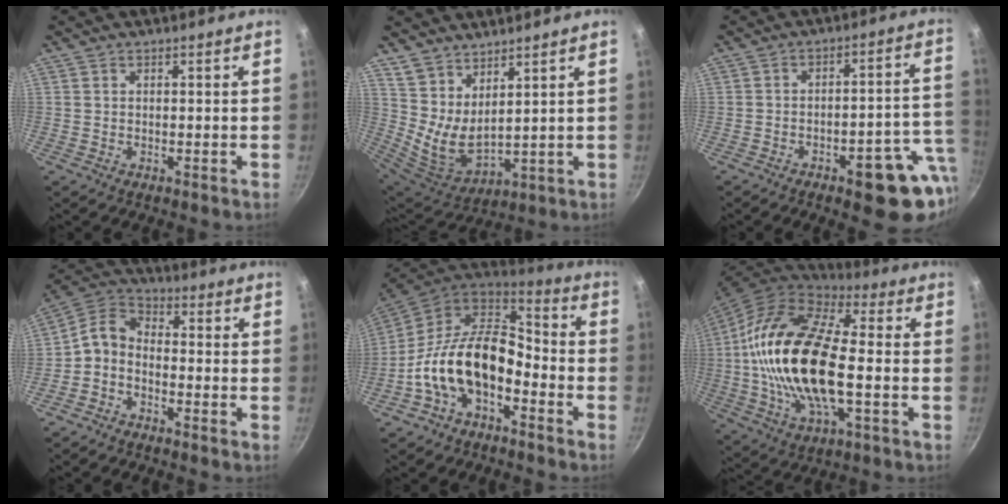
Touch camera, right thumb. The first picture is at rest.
{"total": 9.5, "force": [5.9, 4.1, 6.2], "torque": [-0.112, -0.046, 0.125]}
{"total": 14.4, "force": [-5.6, 5.4, 12.1], "torque": [-0.107, 0.041, -0.068]}
{"total": 6.7, "force": [-2.6, 4.4, 4.3], "torque": [-0.092, 0.054, -0.067]}
{"total": 16.6, "force": [-5.1, 10.0, 12.3], "torque": [-0.201, 0.059, -0.106]}
{"total": 24.1, "force": [-1.2, 11.1, 21.3], "torque": [-0.409, 0.023, -0.035]}